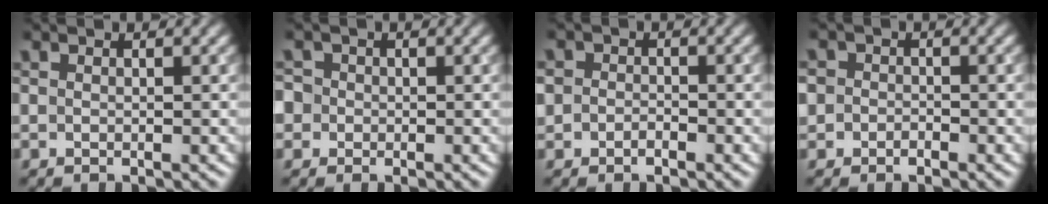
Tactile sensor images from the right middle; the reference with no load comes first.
{"total": 2.9, "force": [0.0, 2.8, 0.9], "torque": [-0.001, 0.024, -0.022]}
{"total": 1.6, "force": [-0.4, 1.3, 0.7], "torque": [0.000, 0.002, -0.024]}
{"total": 2.1, "force": [-0.2, 1.9, 0.7], "torque": [0.013, 0.008, -0.028]}